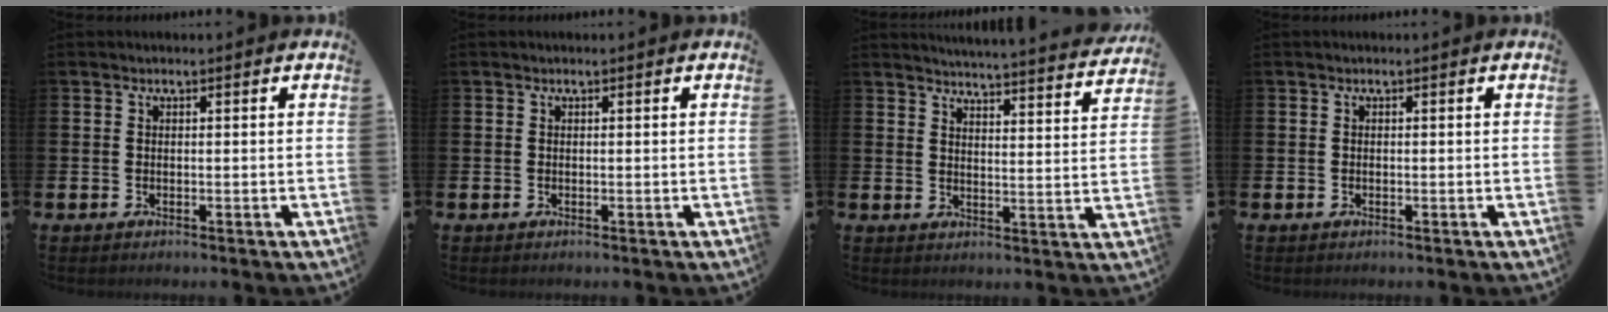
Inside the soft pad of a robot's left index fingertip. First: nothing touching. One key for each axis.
{"total": 0.0}
{"total": 4.7, "fx": 4.7, "fy": -0.4, "fz": 0.5, "tx": -0.014, "ty": -0.044, "tz": 0.078}
{"total": 0.0}